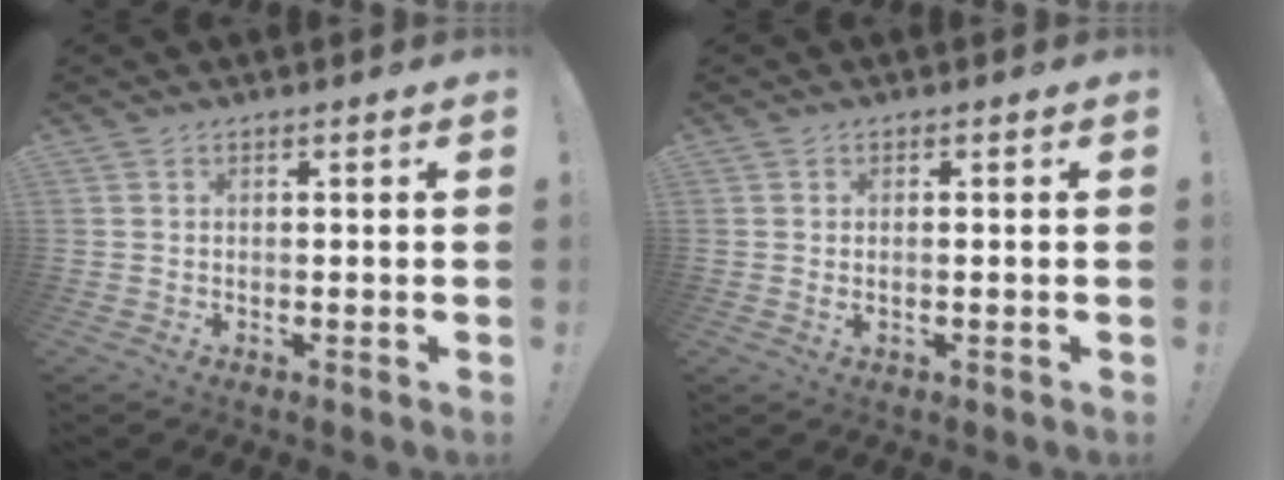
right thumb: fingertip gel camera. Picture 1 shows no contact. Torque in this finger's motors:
{"motor_torque": [-0.24, -0.01, -0.15, 0.08, 0.04]}